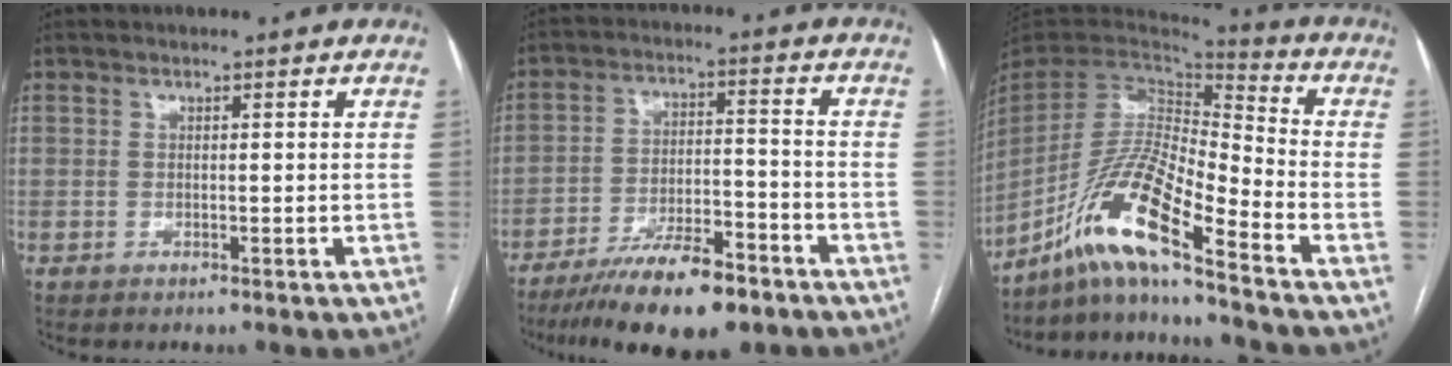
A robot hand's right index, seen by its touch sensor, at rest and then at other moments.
{"total": 13.6, "force": [-9.9, 3.5, 8.5], "torque": [-0.146, -0.007, -0.169]}
{"total": 14.8, "force": [-10.4, 0.3, 10.6], "torque": [-0.213, 0.000, -0.195]}